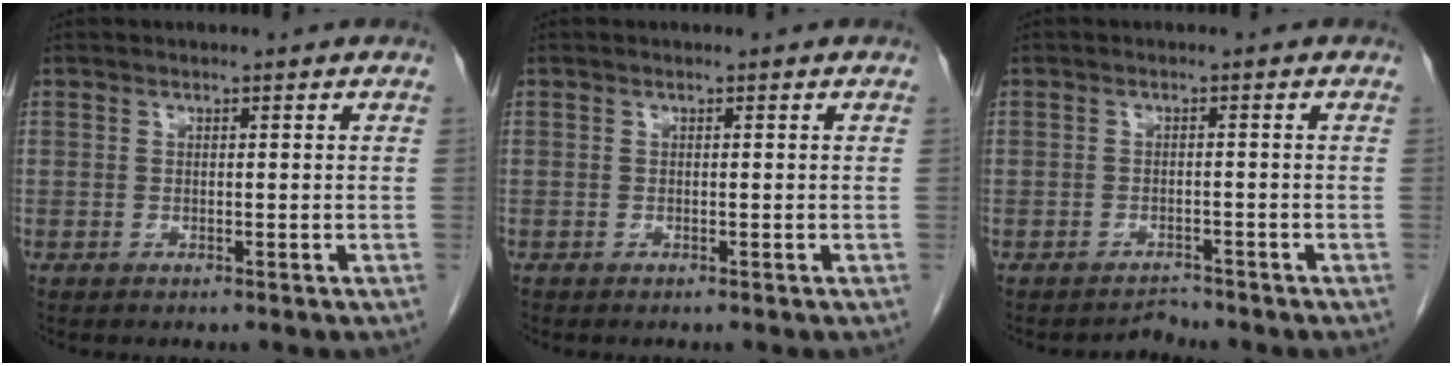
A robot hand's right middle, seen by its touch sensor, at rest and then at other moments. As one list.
[{"total": 0.0}, {"total": 1.6, "force": [-1.5, 0.2, -0.6], "torque": [0.011, -0.006, -0.021]}]